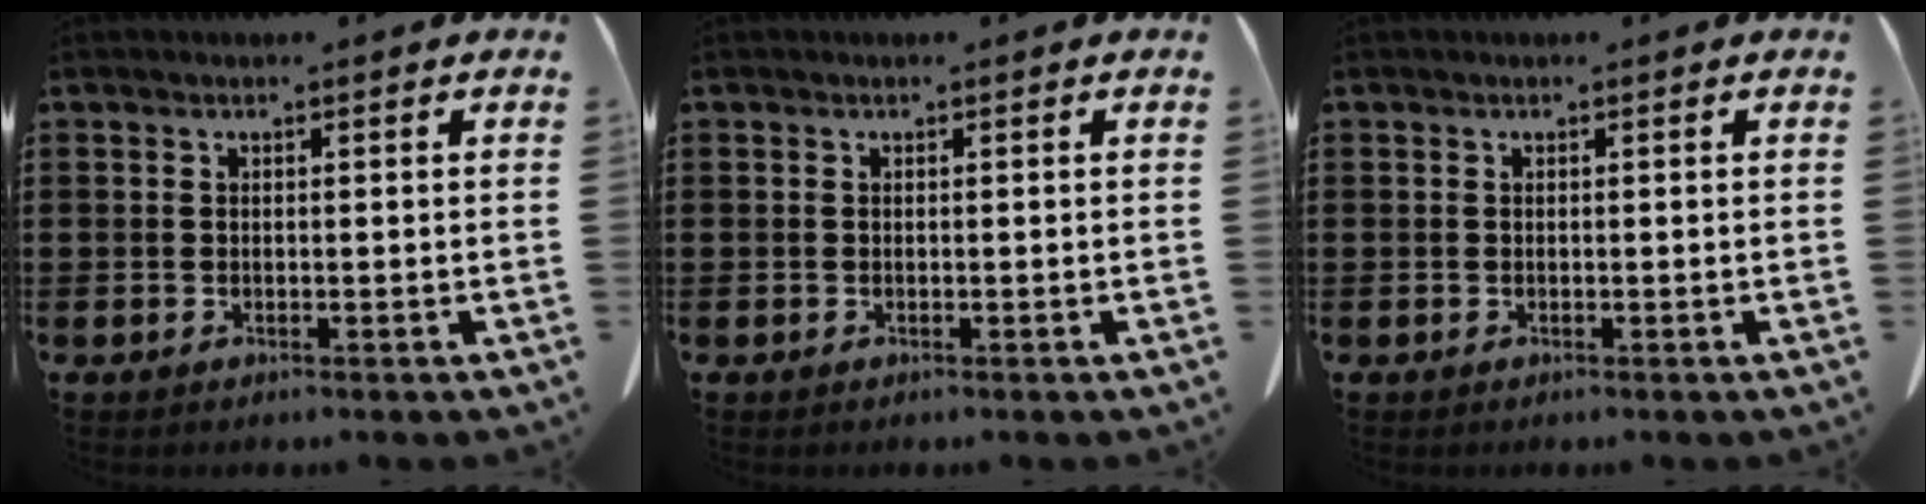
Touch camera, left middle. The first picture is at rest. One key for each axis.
{"total": 0.0}
{"total": 0.0}